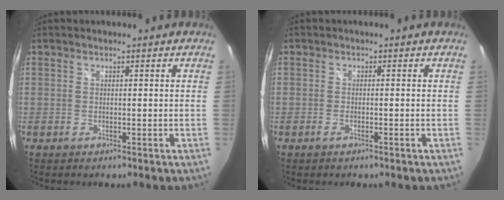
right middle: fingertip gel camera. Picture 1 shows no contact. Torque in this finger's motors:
{"motor_torque": [-0.67, -0.11, 0.04, -0.02]}